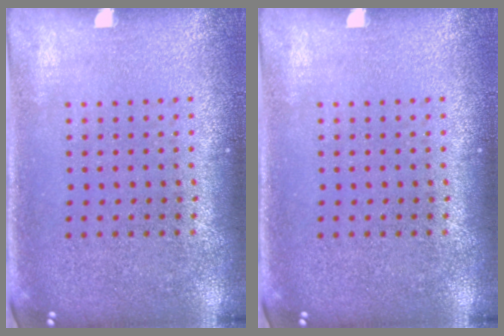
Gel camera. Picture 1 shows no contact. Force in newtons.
{"total": 0.0}